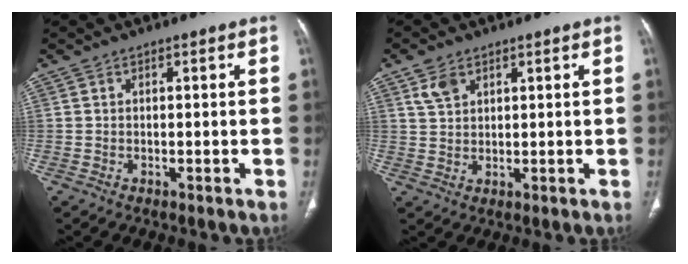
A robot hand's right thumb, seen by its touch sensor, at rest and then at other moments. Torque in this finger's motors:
{"motor_torque": [0.32, 0.72, 0.22, 0.44, -0.05]}